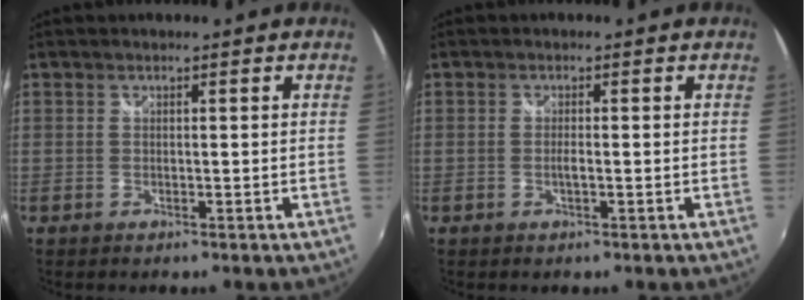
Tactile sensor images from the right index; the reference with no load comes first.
{"total": 1.2, "force": [-0.4, 0.1, 1.1], "torque": [-0.022, -0.002, -0.008]}